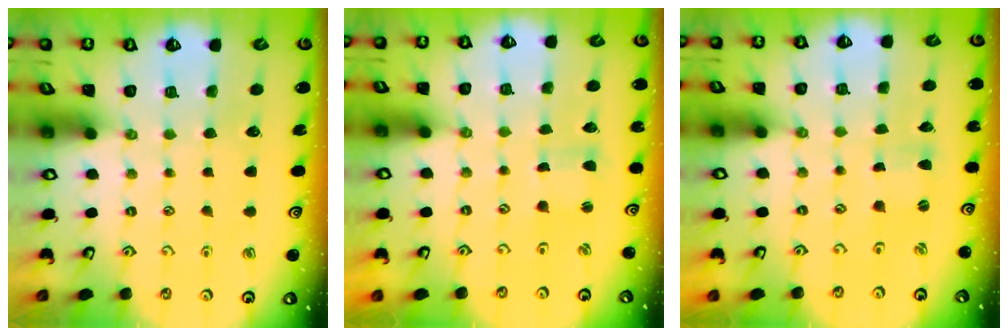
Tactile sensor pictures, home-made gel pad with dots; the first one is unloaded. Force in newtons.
{"total": 0.9, "press": 0.9, "slide": 0.1}
{"total": 1.5, "press": 1.4, "slide": 0.2}